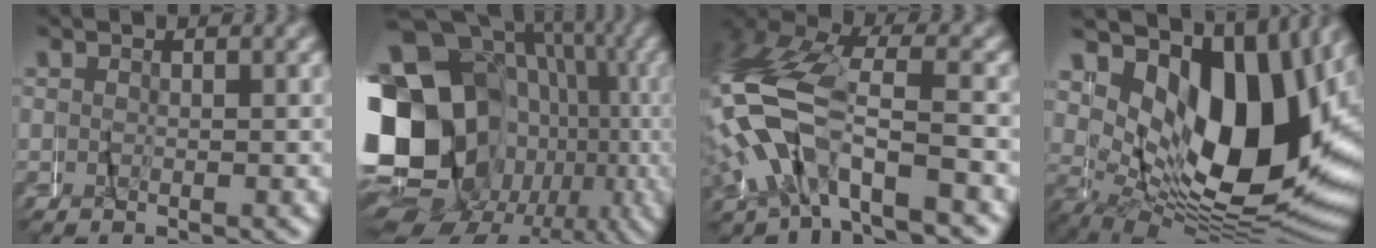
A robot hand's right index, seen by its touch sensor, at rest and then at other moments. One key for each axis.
{"total": 22.2, "fx": -2.9, "fy": 16.5, "fz": 14.6, "tx": -0.262, "ty": -0.041, "tz": -0.040}
{"total": 5.6, "fx": -0.4, "fy": 3.6, "fz": 4.2, "tx": -0.128, "ty": 0.005, "tz": -0.017}
{"total": 18.7, "fx": 3.0, "fy": 11.0, "fz": 14.9, "tx": -0.242, "ty": 0.001, "tz": 0.045}